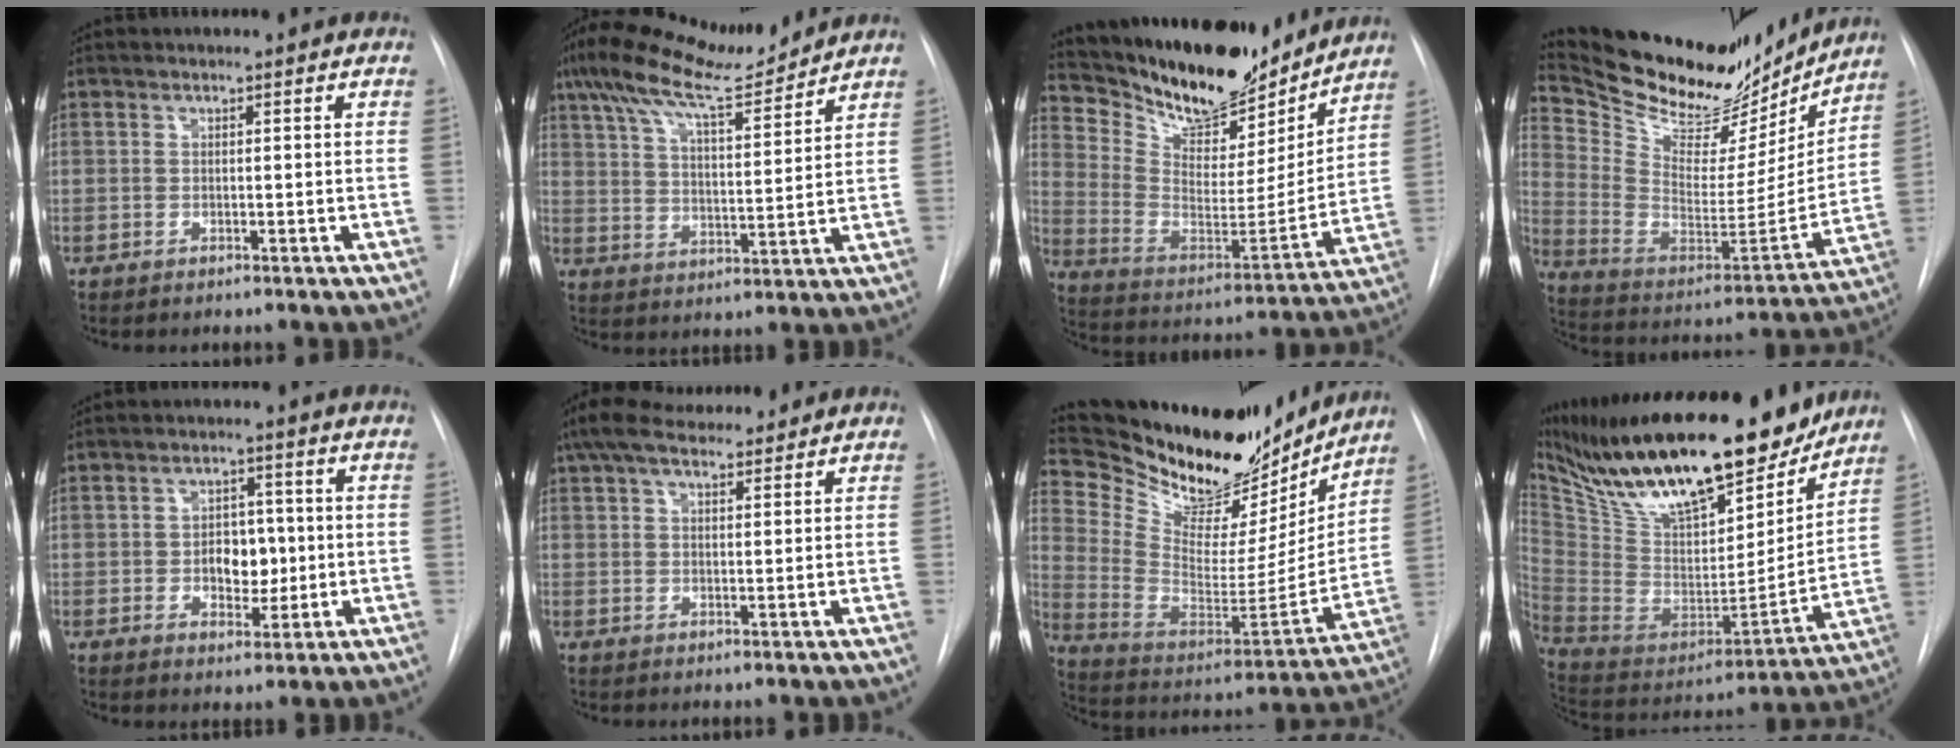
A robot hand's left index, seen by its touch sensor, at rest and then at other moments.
{"total": 13.2, "force": [11.3, 1.4, 6.7], "torque": [-0.125, 0.006, 0.188]}
{"total": 21.5, "force": [18.8, 6.2, 8.2], "torque": [-0.156, -0.021, 0.304]}
{"total": 25.0, "force": [22.2, 7.6, 8.8], "torque": [-0.165, -0.034, 0.340]}
{"total": 5.9, "force": [-0.4, 3.9, 4.4], "torque": [-0.061, 0.008, 0.000]}
{"total": 9.0, "force": [7.8, 2.1, 4.1], "torque": [-0.074, 0.036, 0.130]}
{"total": 26.2, "force": [22.8, 7.8, 10.1], "torque": [-0.178, -0.031, 0.347]}
{"total": 30.2, "force": [23.6, 8.6, 16.9], "torque": [-0.304, -0.005, 0.377]}